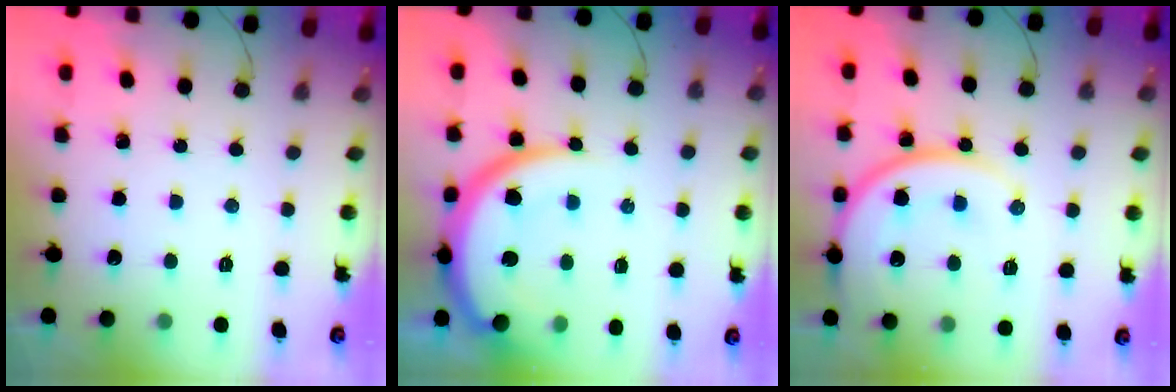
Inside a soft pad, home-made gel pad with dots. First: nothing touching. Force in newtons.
{"total": 14.6, "press": 14.5, "slide": 1.6}
{"total": 15.9, "press": 15.6, "slide": 2.7}